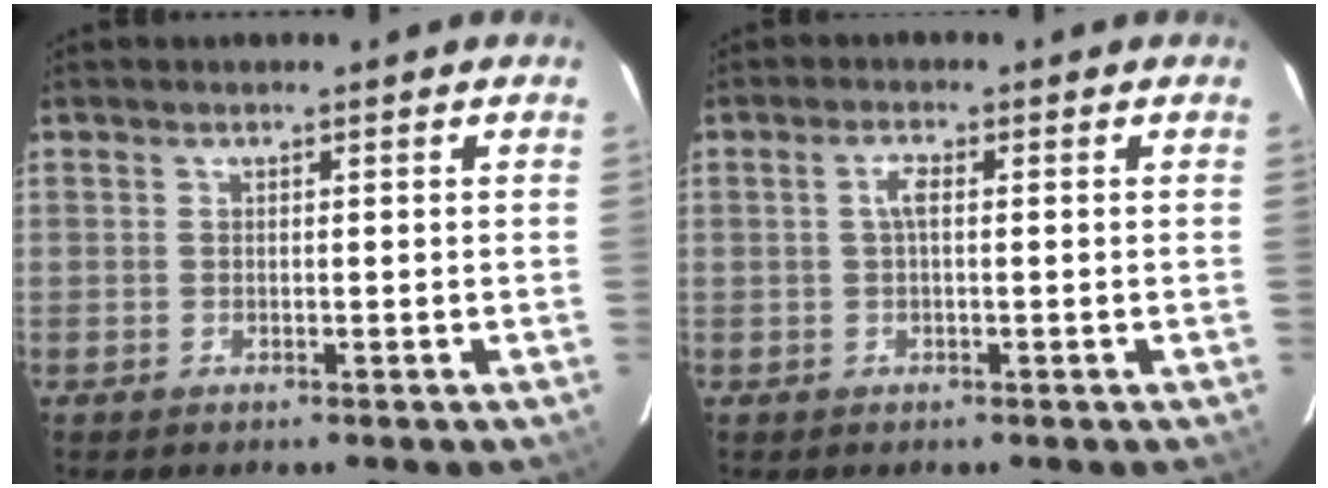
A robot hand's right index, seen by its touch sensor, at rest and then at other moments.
{"total": 2.1, "force": [0.1, 0.7, 2.0], "torque": [-0.042, 0.007, 0.001]}